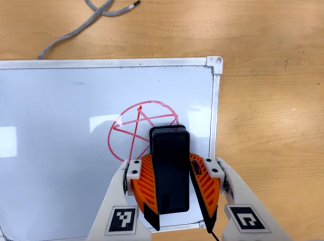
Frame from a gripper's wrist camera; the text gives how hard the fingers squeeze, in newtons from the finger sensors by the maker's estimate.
{"total": 12.9, "left": 13.6, "right": 12.2}